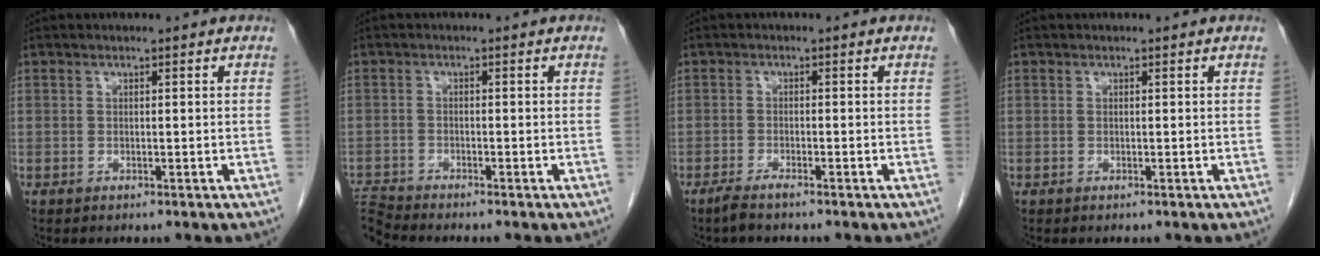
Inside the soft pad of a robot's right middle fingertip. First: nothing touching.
{"total": 3.6, "force": [-3.4, -1.1, -0.2], "torque": [0.001, -0.012, -0.065]}
{"total": 2.1, "force": [-1.8, 0.1, 1.1], "torque": [-0.028, -0.004, -0.035]}
{"total": 0.0}